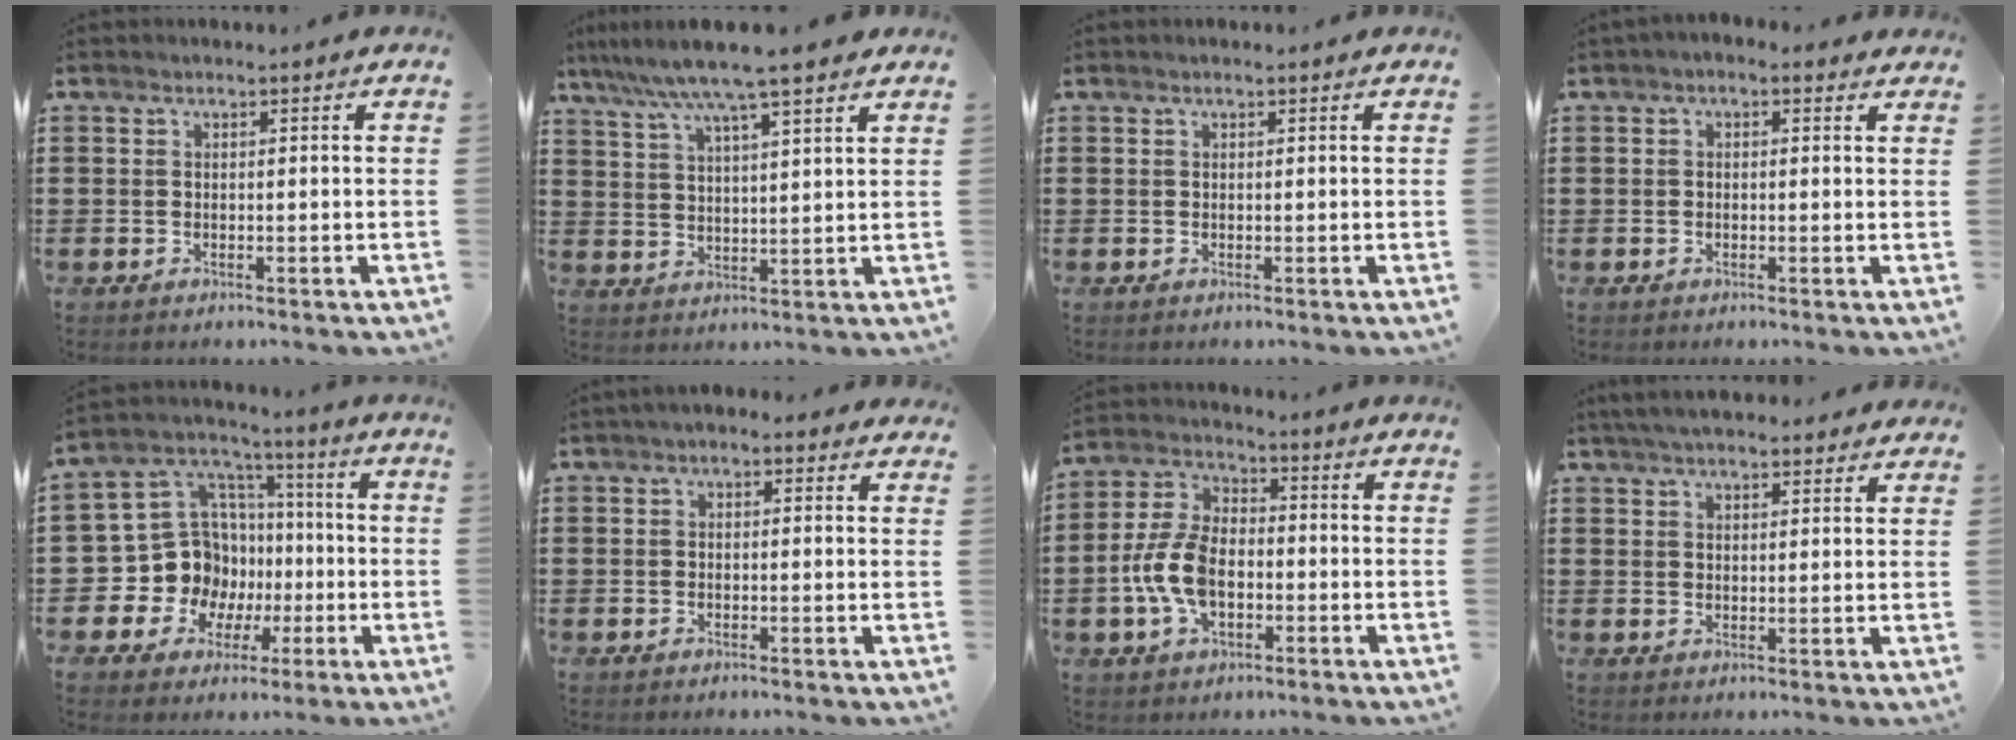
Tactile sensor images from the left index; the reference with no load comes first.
{"total": 7.7, "force": [6.4, -0.3, 4.3], "torque": [-0.103, -0.023, 0.112]}
{"total": 0.0}
{"total": 1.0, "force": [-0.2, 0.7, 0.7], "torque": [-0.016, 0.006, -0.004]}
{"total": 12.8, "force": [-2.0, 11.9, 4.2], "torque": [-0.128, -0.005, -0.025]}
{"total": 1.4, "force": [0.4, 0.9, 1.0], "torque": [-0.020, 0.007, 0.006]}
{"total": 8.9, "force": [-2.2, 5.3, 6.8], "torque": [-0.165, 0.003, -0.047]}
{"total": 4.1, "force": [3.8, 0.5, 1.3], "torque": [-0.035, -0.002, 0.072]}